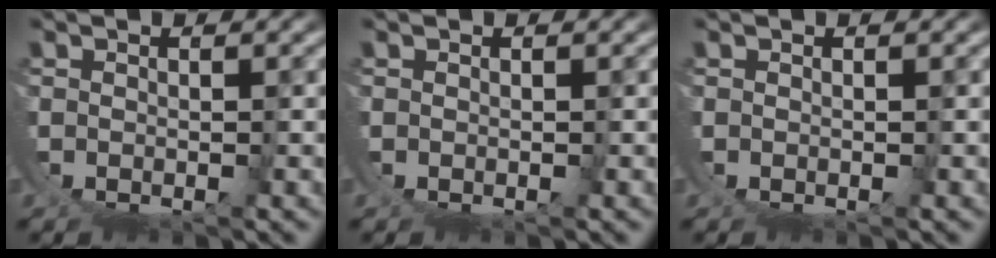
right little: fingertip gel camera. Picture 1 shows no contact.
{"total": 0.0}
{"total": 0.0}